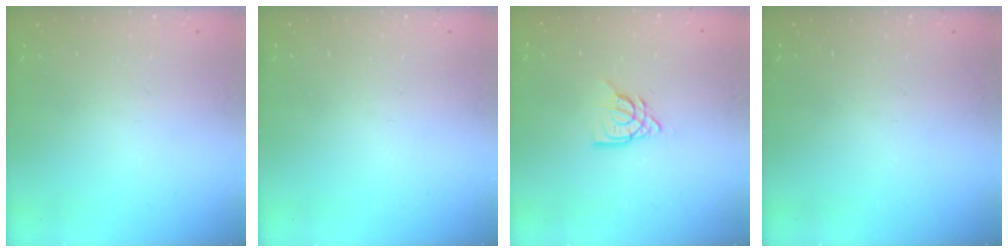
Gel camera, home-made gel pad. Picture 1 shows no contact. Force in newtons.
{"total": 0.0}
{"total": 9.2, "press": 9.1, "slide": 0.8}
{"total": 0.0}